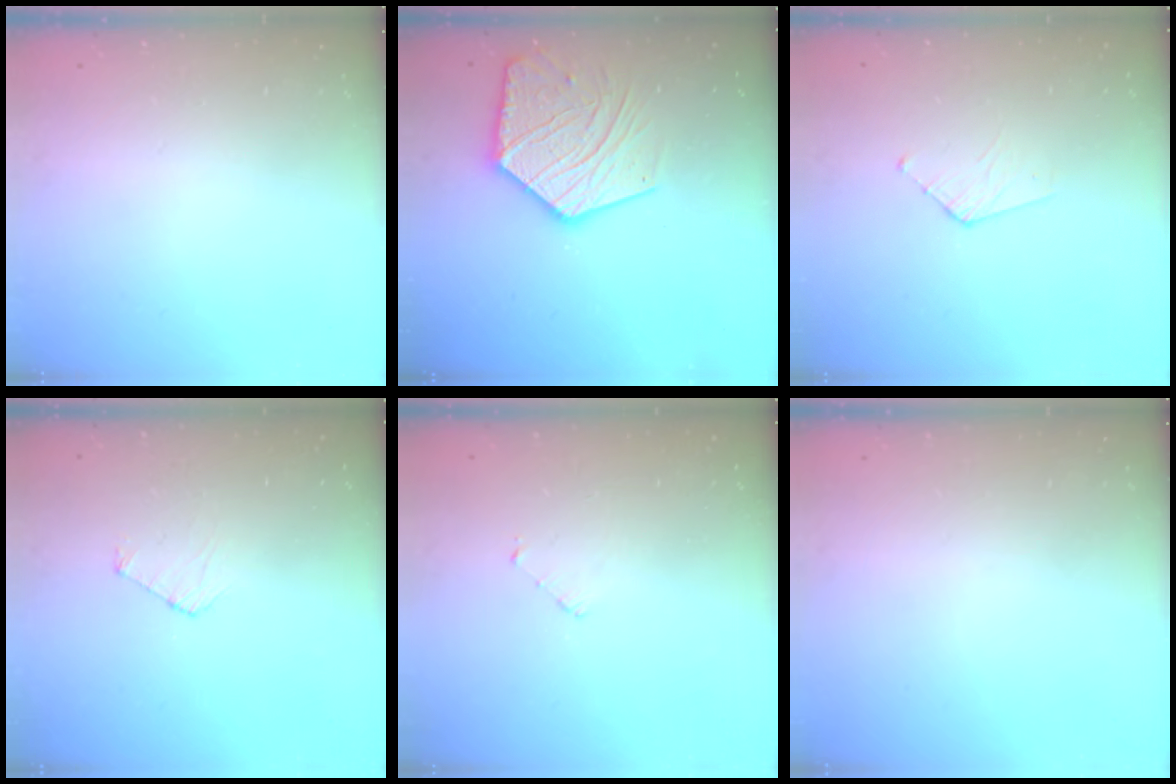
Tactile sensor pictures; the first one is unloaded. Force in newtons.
{"total": 17.3, "press": 17.2, "slide": 1.7}
{"total": 3.5, "press": 3.5, "slide": 0.3}
{"total": 4.3, "press": 4.3, "slide": 0.4}
{"total": 2.5, "press": 2.5, "slide": 0.2}
{"total": 0.0}